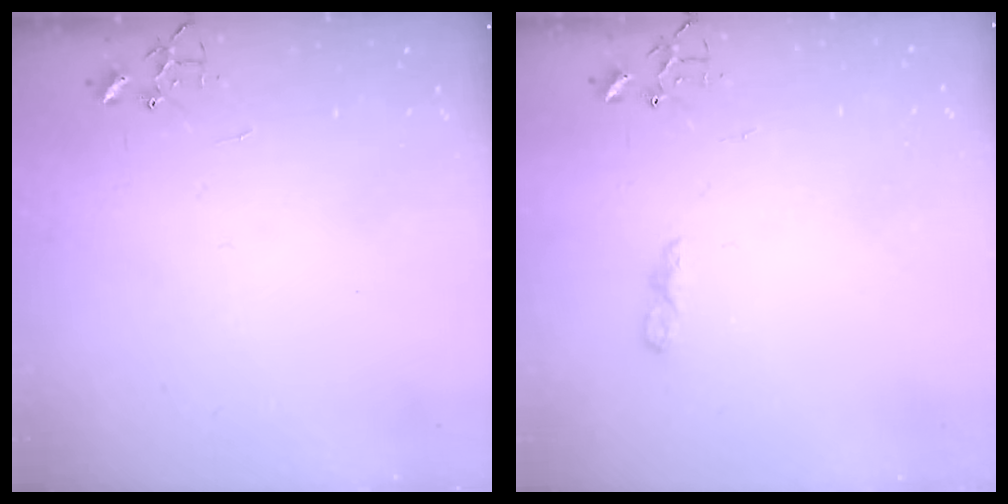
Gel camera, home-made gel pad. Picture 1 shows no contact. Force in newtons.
{"total": 5.0, "press": 5.0, "slide": 0.5}